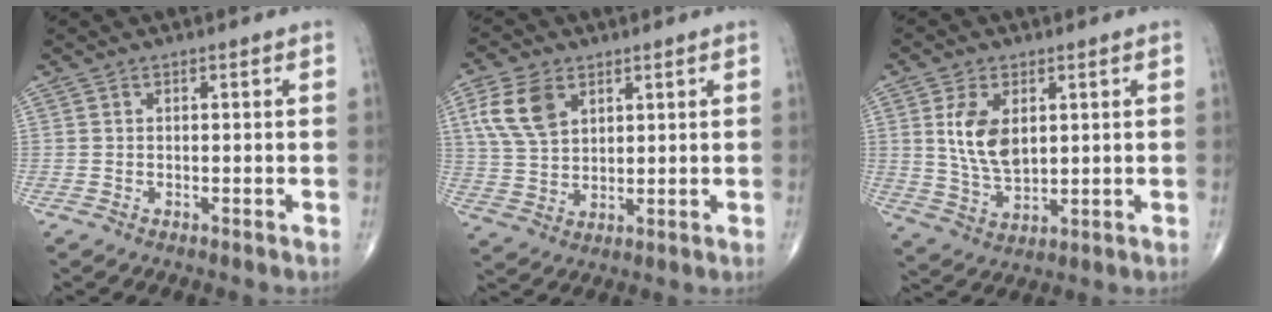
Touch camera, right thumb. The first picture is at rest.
{"total": 9.1, "force": [4.0, 5.8, 5.8], "torque": [-0.107, -0.007, 0.083]}
{"total": 9.4, "force": [2.3, 5.4, 7.3], "torque": [-0.132, -0.014, 0.054]}